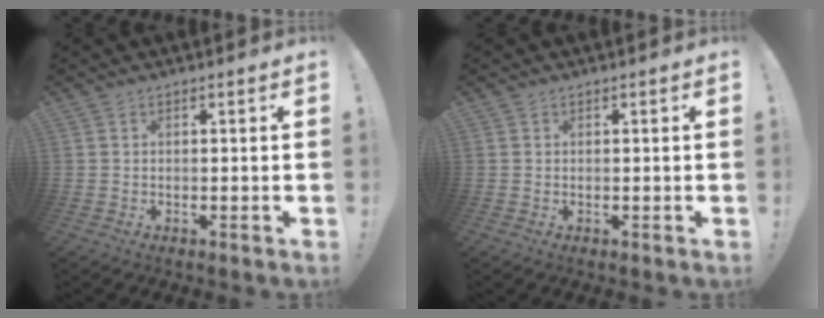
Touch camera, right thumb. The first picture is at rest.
{"total": 0.0}